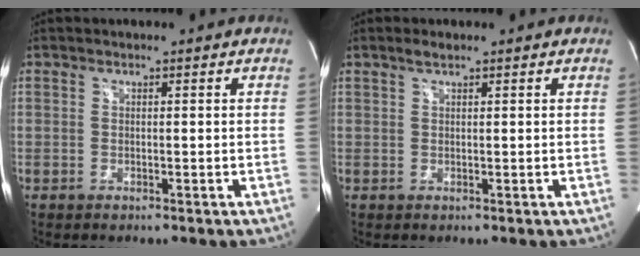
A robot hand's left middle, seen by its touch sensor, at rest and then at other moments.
{"total": 1.2, "force": [1.0, 0.2, 0.7], "torque": [-0.019, 0.004, 0.020]}